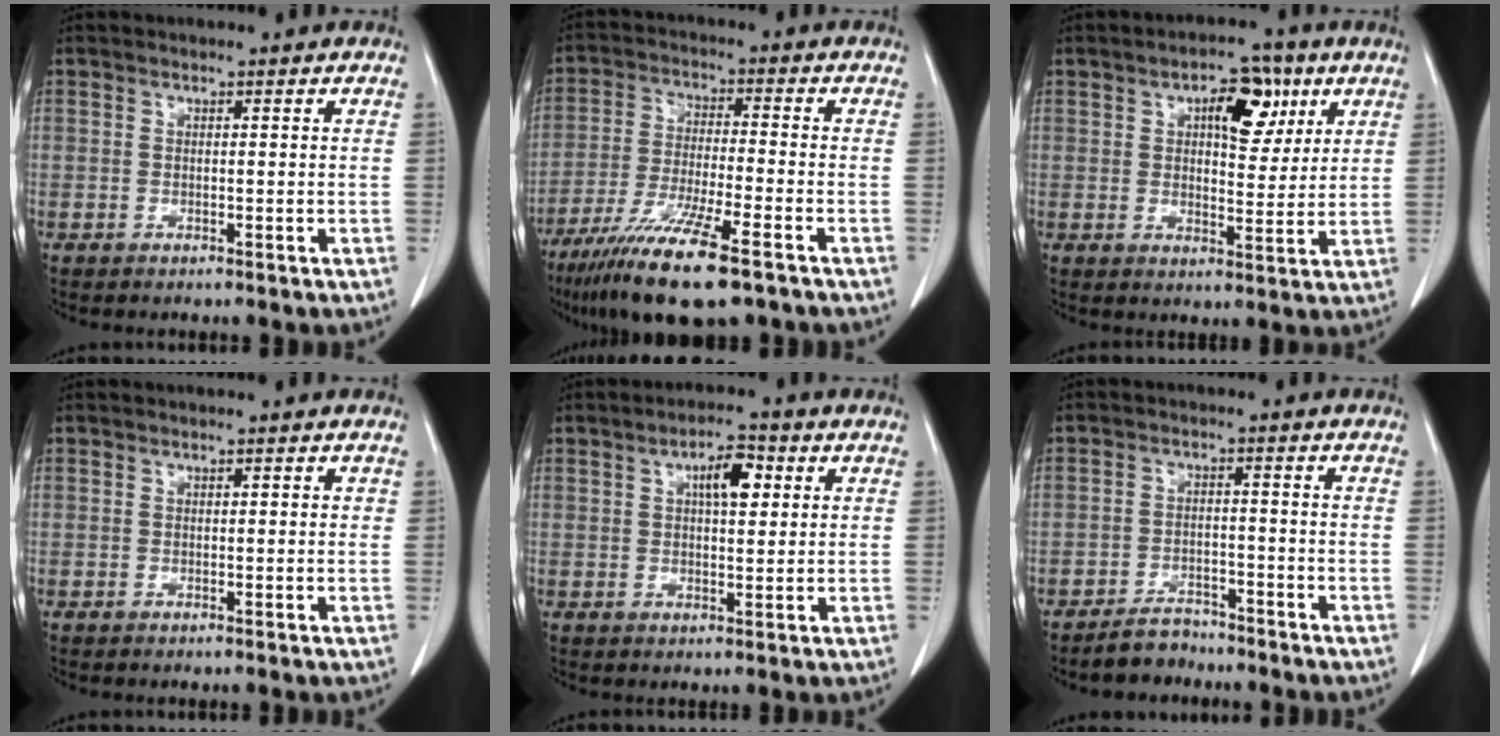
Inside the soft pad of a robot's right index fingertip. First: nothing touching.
{"total": 14.2, "force": [-9.4, 1.3, 10.6], "torque": [-0.206, -0.042, -0.164]}
{"total": 8.4, "force": [3.8, 3.9, 6.4], "torque": [-0.088, 0.014, 0.055]}
{"total": 0.9, "force": [0.3, 0.4, 0.7], "torque": [-0.010, 0.002, 0.003]}
{"total": 5.4, "force": [1.8, 1.9, 4.7], "torque": [-0.078, 0.010, 0.029]}
{"total": 3.8, "force": [-3.5, 1.6, 0.3], "torque": [-0.010, 0.002, -0.058]}